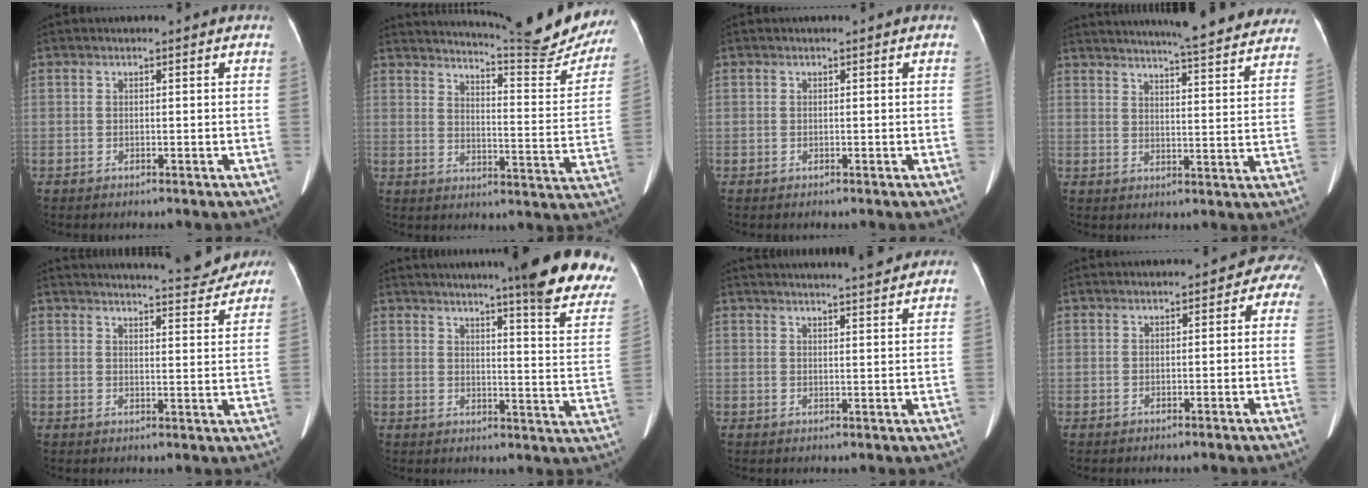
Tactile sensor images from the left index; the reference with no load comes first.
{"total": 20.5, "force": [19.2, 0.8, 7.0], "torque": [-0.099, -0.092, 0.229]}
{"total": 0.0}
{"total": 25.1, "force": [22.8, 2.4, 10.2], "torque": [-0.150, -0.033, 0.276]}
{"total": 13.1, "force": [12.5, 1.5, 3.6], "torque": [-0.041, -0.010, 0.139]}
{"total": 18.6, "force": [15.0, 0.9, 11.1], "torque": [-0.122, -0.047, 0.171]}
{"total": 13.4, "force": [12.5, 0.8, 5.0], "torque": [-0.070, 0.015, 0.152]}
{"total": 2.9, "force": [-0.4, 2.0, 2.0], "torque": [-0.005, 0.020, -0.013]}